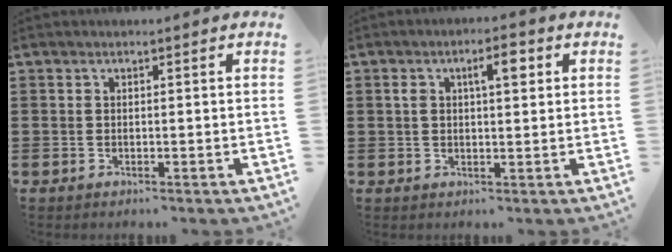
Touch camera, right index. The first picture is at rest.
{"total": 4.2, "force": [1.3, 1.5, 3.7], "torque": [-0.053, 0.003, 0.013]}